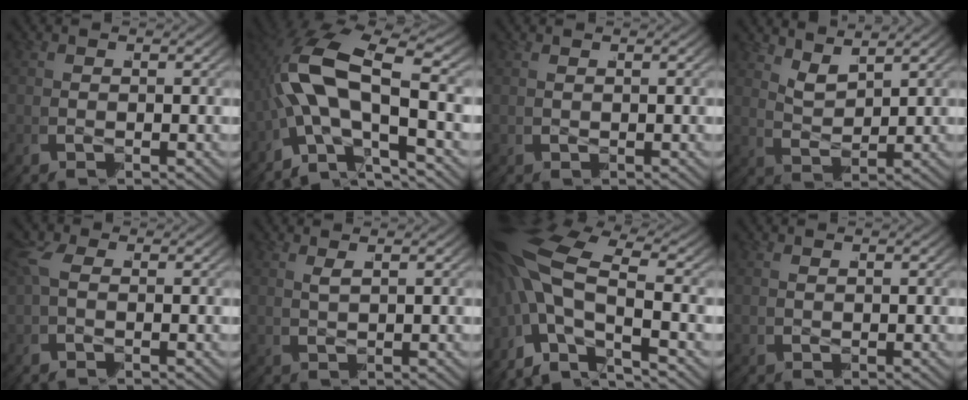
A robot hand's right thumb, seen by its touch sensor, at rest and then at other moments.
{"total": 8.6, "force": [-1.3, 5.1, 6.9], "torque": [-0.166, -0.020, -0.015]}
{"total": 0.8, "force": [0.4, -0.4, -0.5], "torque": [0.016, 0.006, 0.008]}
{"total": 2.8, "force": [2.1, 1.1, 1.5], "torque": [-0.033, -0.003, 0.040]}
{"total": 1.2, "force": [0.5, 0.9, 0.7], "torque": [-0.017, 0.004, 0.005]}
{"total": 1.3, "force": [1.1, -0.8, -0.1], "torque": [0.014, 0.014, 0.019]}
{"total": 9.1, "force": [-2.3, 6.1, 6.2], "torque": [-0.144, -0.020, -0.037]}
{"total": 1.1, "force": [0.7, -0.6, -0.6], "torque": [0.021, 0.009, 0.012]}